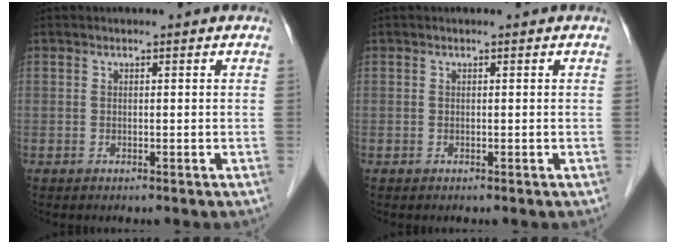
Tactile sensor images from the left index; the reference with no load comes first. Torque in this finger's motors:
{"motor_torque": [-0.03, 0.04, 0.00, -0.01]}